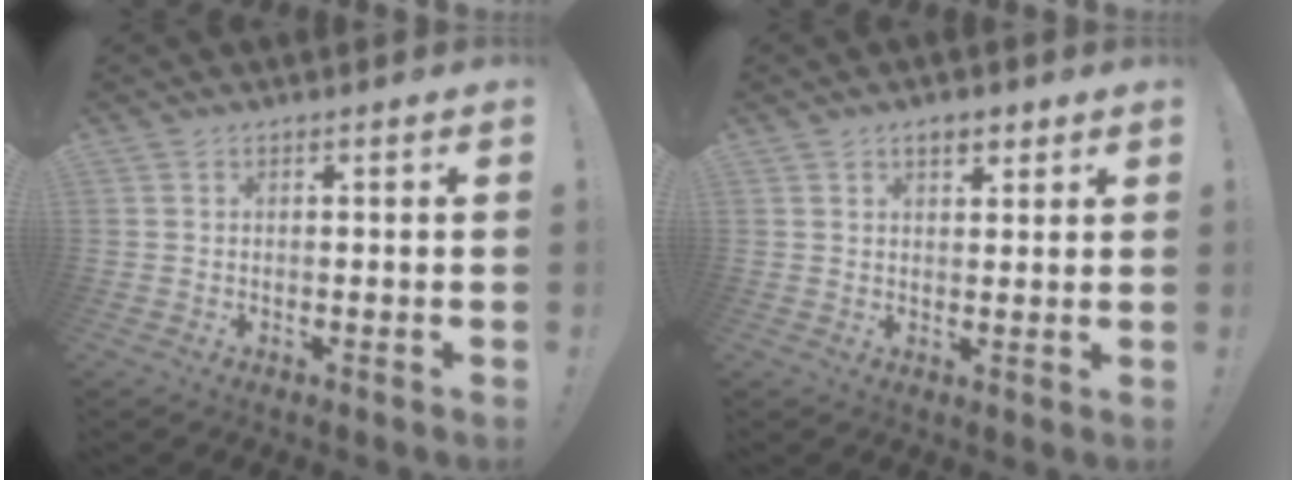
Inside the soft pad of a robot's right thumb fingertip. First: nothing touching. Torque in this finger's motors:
{"motor_torque": [-0.20, 0.29, 0.12, -0.11, 0.00]}